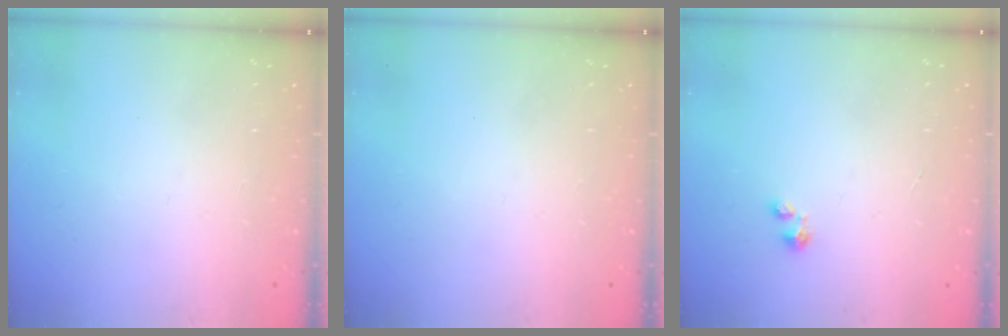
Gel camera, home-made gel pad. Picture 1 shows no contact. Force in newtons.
{"total": 0.0}
{"total": 0.0}